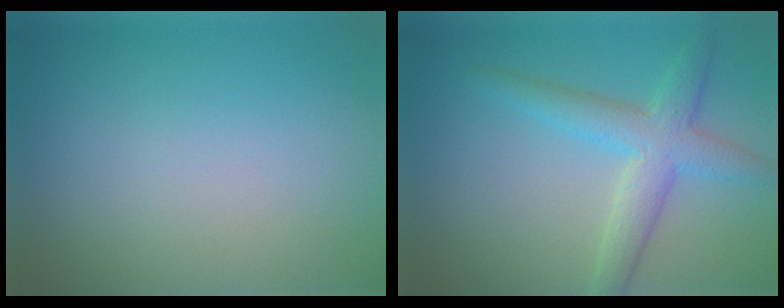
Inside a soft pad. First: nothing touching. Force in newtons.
{"total": 4.2, "press": 4.2, "slide": 0.1}